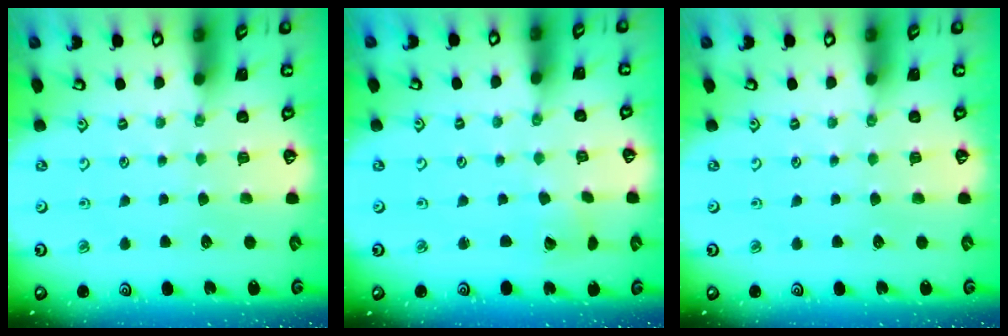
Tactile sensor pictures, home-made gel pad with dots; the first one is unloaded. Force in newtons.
{"total": 2.1, "press": 2.1, "slide": 0.3}
{"total": 0.0}